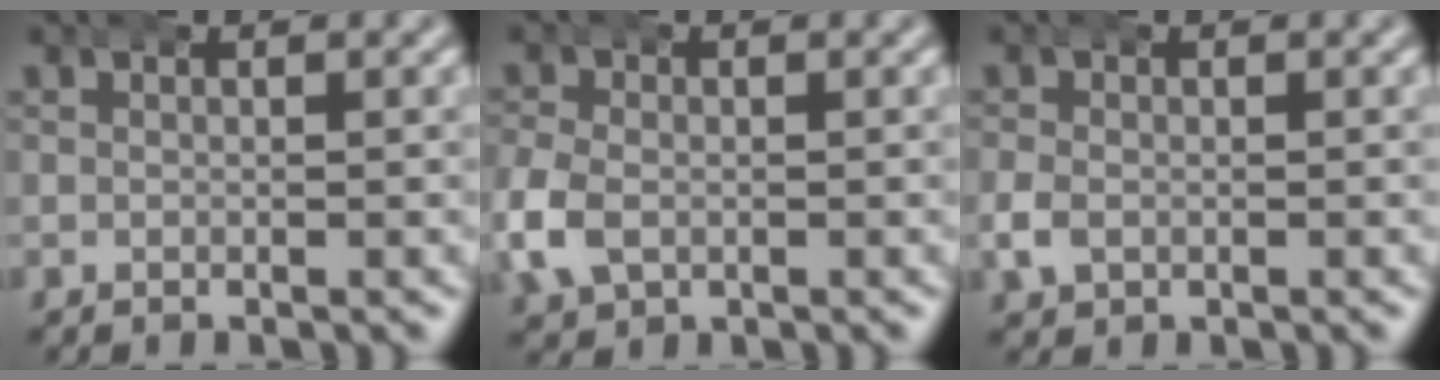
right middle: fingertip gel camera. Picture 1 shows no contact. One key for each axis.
{"total": 3.3, "fx": -0.8, "fy": 2.7, "fz": 1.7, "tx": -0.057, "ty": -0.002, "tz": -0.014}
{"total": 1.6, "fx": -0.5, "fy": 1.4, "fz": 0.8, "tx": -0.024, "ty": 0.002, "tz": -0.010}